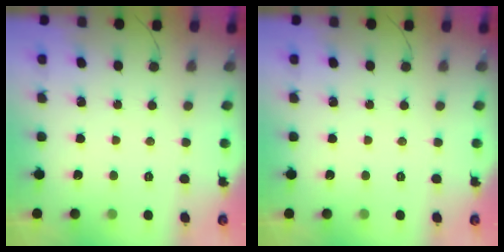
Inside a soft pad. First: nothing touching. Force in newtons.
{"total": 0.0}